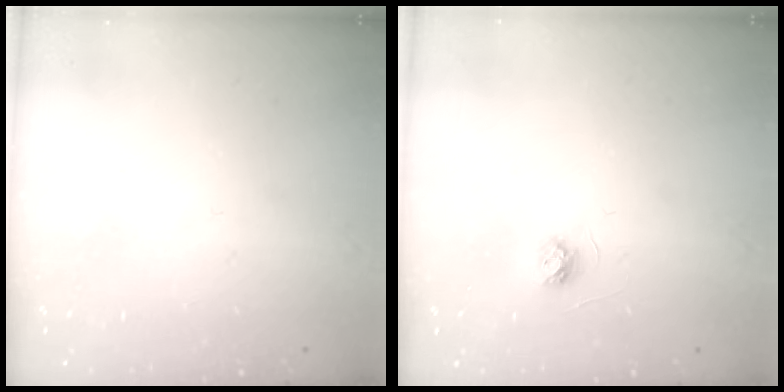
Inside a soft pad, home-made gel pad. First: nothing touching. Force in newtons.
{"total": 3.8, "press": 3.7, "slide": 0.5}